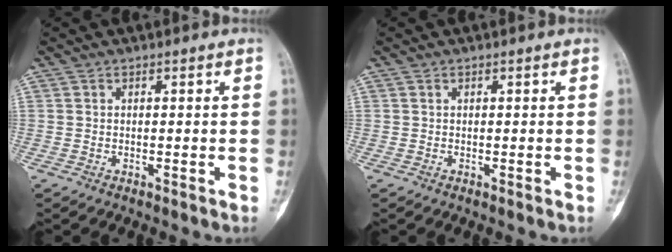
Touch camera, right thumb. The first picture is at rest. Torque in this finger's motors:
{"motor_torque": [-0.16, -0.07, 0.17, -0.21, -0.02]}